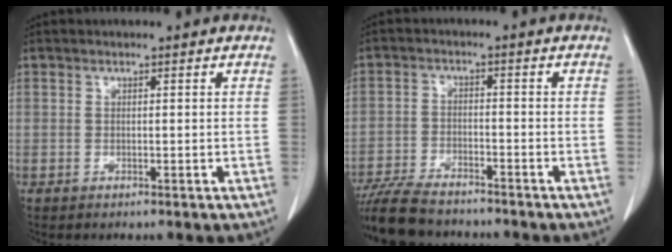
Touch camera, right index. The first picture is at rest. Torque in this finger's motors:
{"motor_torque": [0.40, -0.39, 0.22, 0.07]}